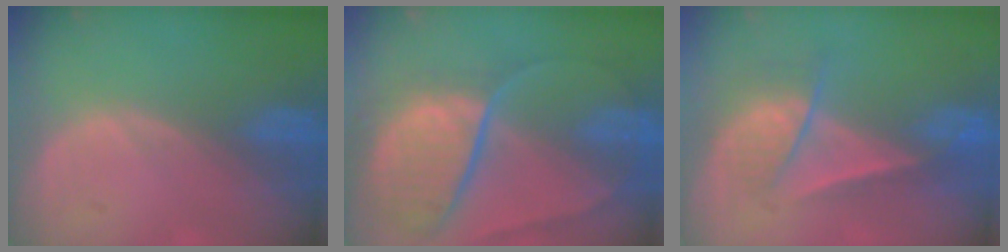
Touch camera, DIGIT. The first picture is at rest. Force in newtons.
{"total": 10.7, "press": 8.9, "slide": 5.9}
{"total": 7.1, "press": 6.1, "slide": 3.6}